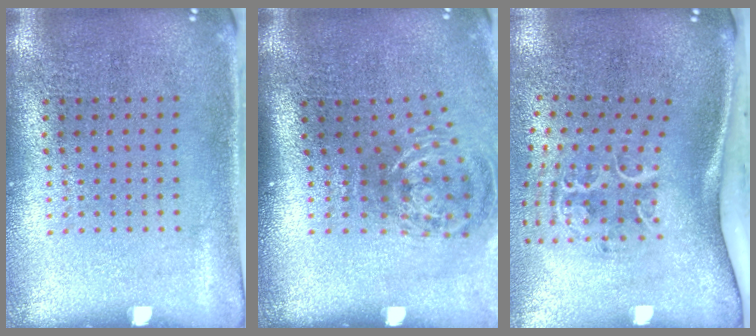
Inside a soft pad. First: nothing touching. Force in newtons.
{"total": 1.6, "press": 1.2, "slide": 1.1}
{"total": 2.1, "press": 1.3, "slide": 1.6}